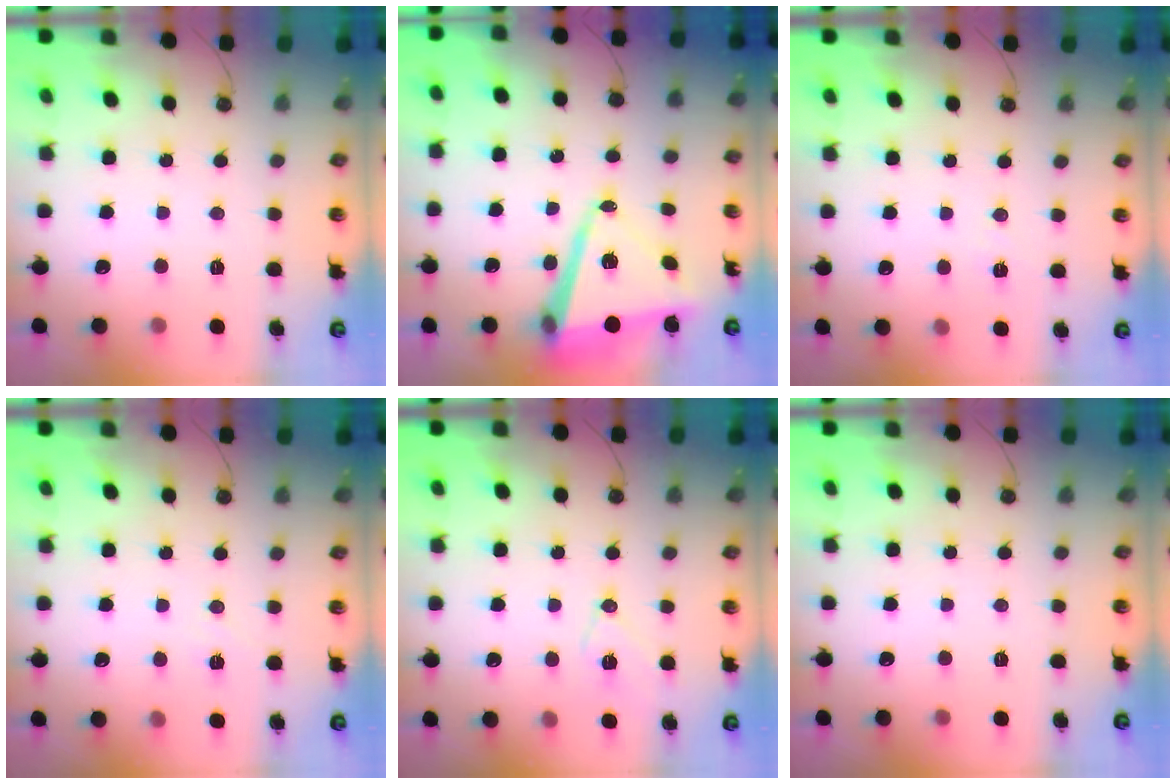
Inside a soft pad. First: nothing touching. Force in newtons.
{"total": 12.8, "press": 12.5, "slide": 2.5}
{"total": 6.1, "press": 4.2, "slide": 4.5}
{"total": 5.3, "press": 3.8, "slide": 3.7}
{"total": 9.0, "press": 8.6, "slide": 2.7}
{"total": 0.0}